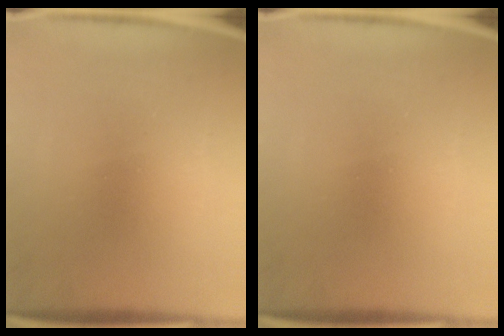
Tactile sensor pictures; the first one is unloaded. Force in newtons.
{"total": 0.0}